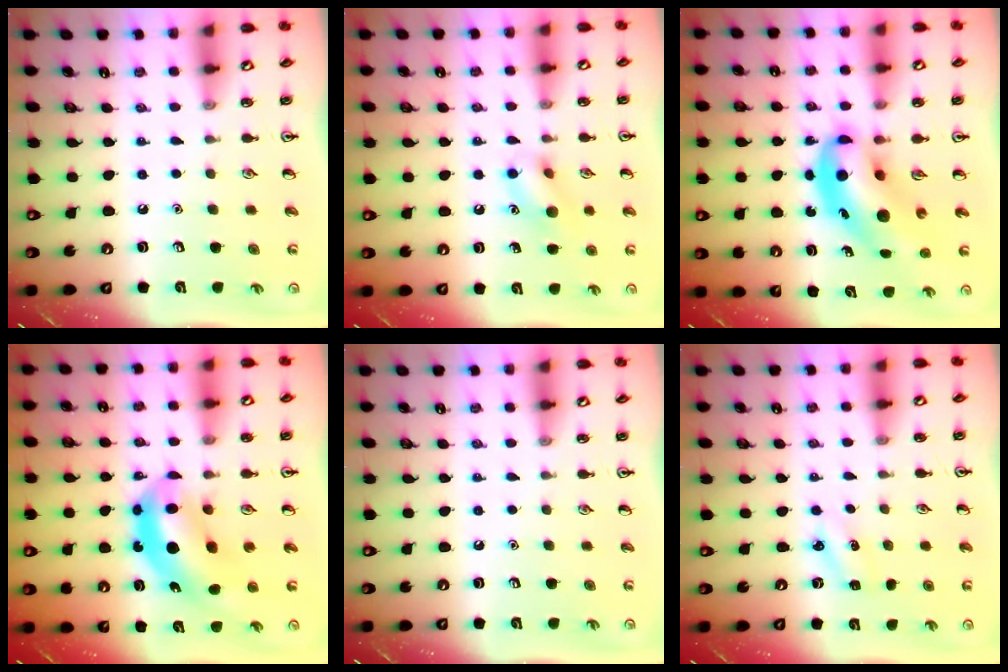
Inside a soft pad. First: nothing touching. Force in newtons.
{"total": 10.5, "press": 10.4, "slide": 0.9}
{"total": 10.5, "press": 10.1, "slide": 3.0}
{"total": 10.0, "press": 9.6, "slide": 3.0}
{"total": 0.0}
{"total": 2.9, "press": 2.7, "slide": 0.9}